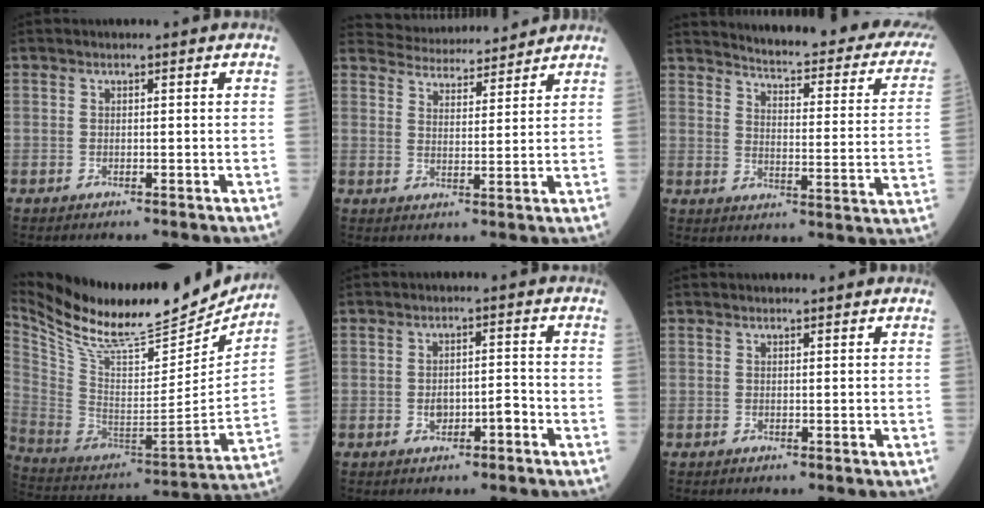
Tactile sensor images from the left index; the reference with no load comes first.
{"total": 11.4, "force": [11.0, 1.9, 1.9], "torque": [-0.022, 0.017, 0.160]}
{"total": 23.3, "force": [20.5, 3.3, 10.6], "torque": [-0.130, -0.070, 0.229]}
{"total": 28.5, "force": [25.2, 5.1, 12.4], "torque": [-0.226, -0.048, 0.390]}
{"total": 3.0, "force": [-1.5, 1.3, 2.2], "torque": [-0.029, 0.006, -0.020]}
{"total": 0.8, "force": [0.8, 0.1, 0.0], "torque": [-0.004, 0.005, 0.013]}